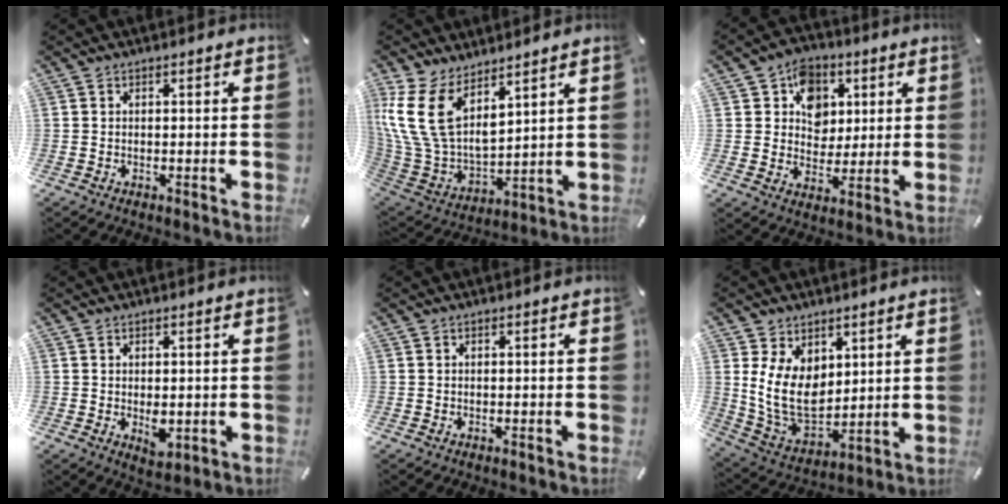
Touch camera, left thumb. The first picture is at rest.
{"total": 15.0, "force": [8.1, 8.9, 9.0], "torque": [-0.237, -0.057, 0.154]}
{"total": 9.6, "force": [2.7, 8.5, 3.3], "torque": [-0.048, -0.005, 0.048]}
{"total": 3.7, "force": [-0.3, 2.3, 2.9], "torque": [-0.034, -0.002, -0.002]}
{"total": 0.0}
{"total": 12.7, "force": [3.0, 9.4, 7.9], "torque": [-0.187, -0.027, 0.058]}